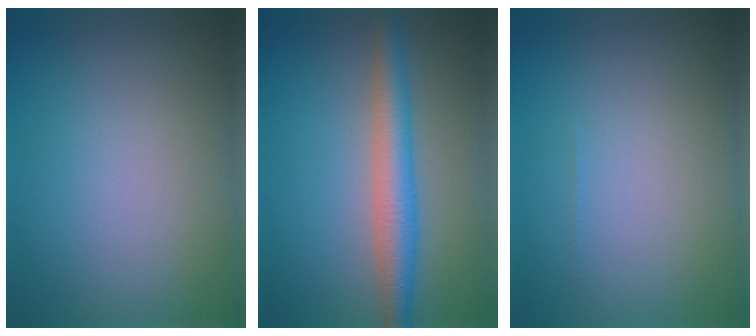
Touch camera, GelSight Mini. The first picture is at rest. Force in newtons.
{"total": 4.0, "press": 4.0, "slide": 0.2}
{"total": 0.0}